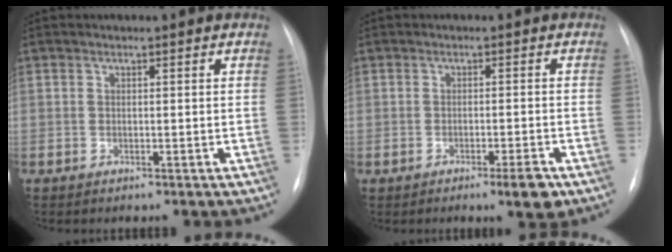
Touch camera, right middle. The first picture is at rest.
{"total": 3.4, "force": [-2.1, 0.0, 2.7], "torque": [-0.032, -0.004, -0.029]}